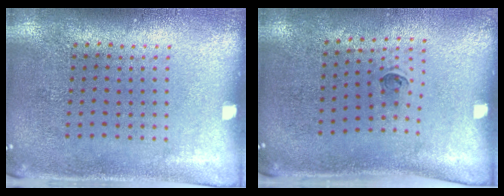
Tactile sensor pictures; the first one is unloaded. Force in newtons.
{"total": 0.5, "press": 0.3, "slide": 0.4}